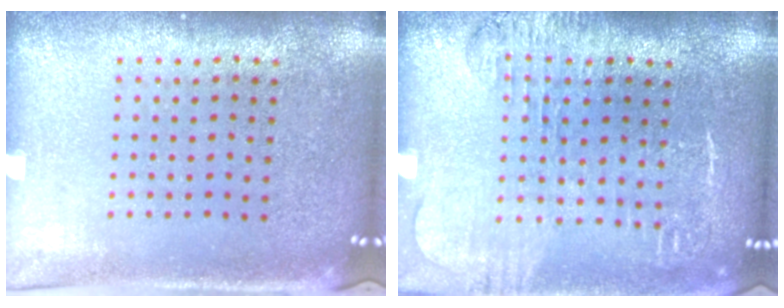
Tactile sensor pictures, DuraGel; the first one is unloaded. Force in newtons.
{"total": 1.7, "press": 1.5, "slide": 0.8}